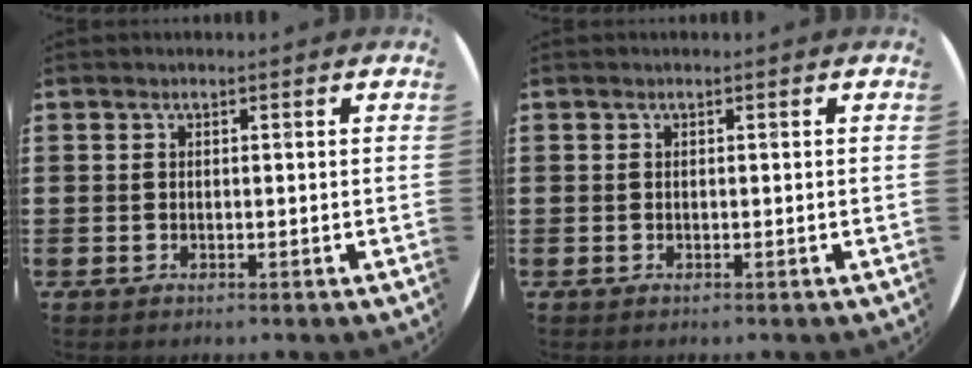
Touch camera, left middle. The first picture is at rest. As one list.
[{"total": 0.0}]